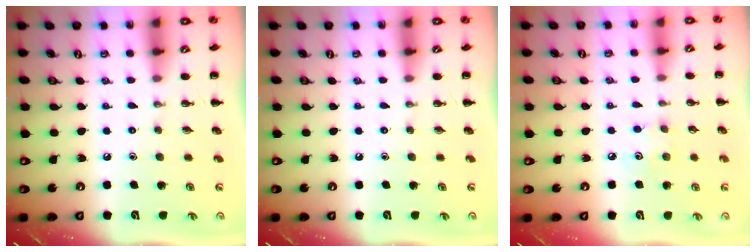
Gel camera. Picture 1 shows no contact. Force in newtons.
{"total": 0.0}
{"total": 4.3, "press": 4.3, "slide": 0.9}